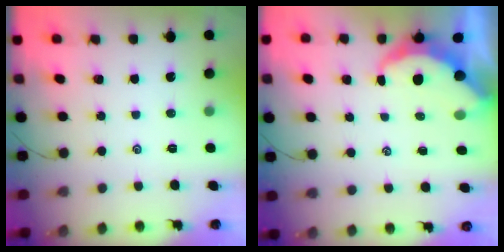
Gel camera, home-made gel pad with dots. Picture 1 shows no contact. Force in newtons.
{"total": 7.0, "press": 6.9, "slide": 1.0}